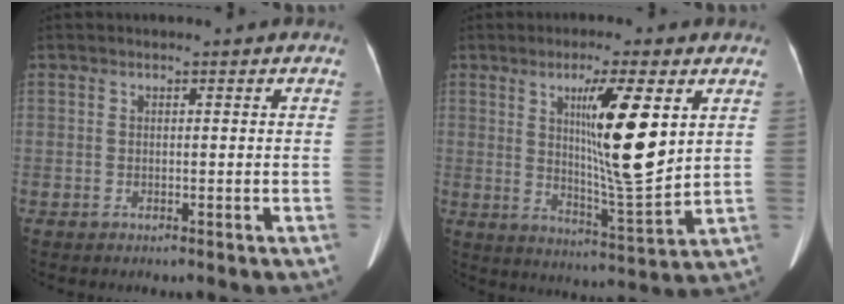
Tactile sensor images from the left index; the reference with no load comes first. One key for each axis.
{"total": 11.7, "fx": 3.6, "fy": 0.6, "fz": 11.1, "tx": -0.187, "ty": -0.019, "tz": 0.062}